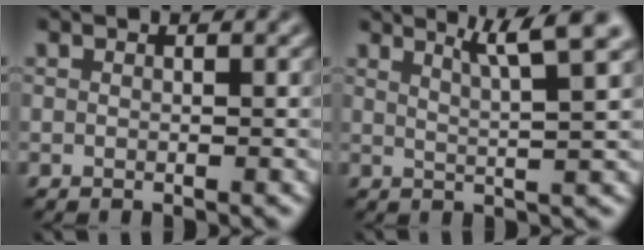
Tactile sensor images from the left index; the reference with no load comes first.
{"total": 4.9, "force": [3.3, 0.7, 3.6], "torque": [-0.043, 0.014, 0.041]}